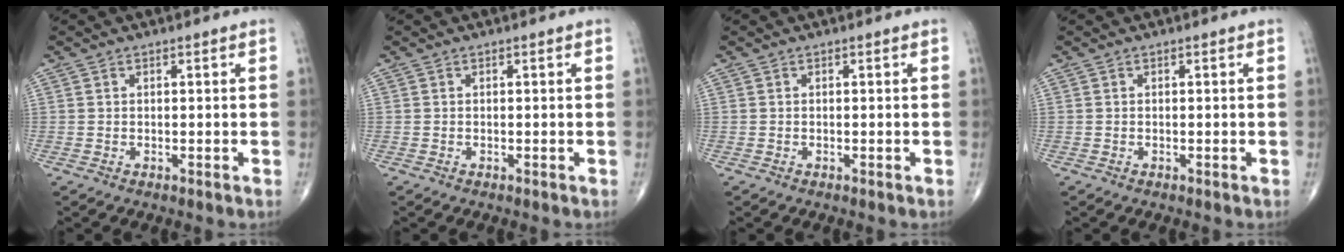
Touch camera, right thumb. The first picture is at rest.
{"total": 0.0}
{"total": 0.0}
{"total": 0.0}